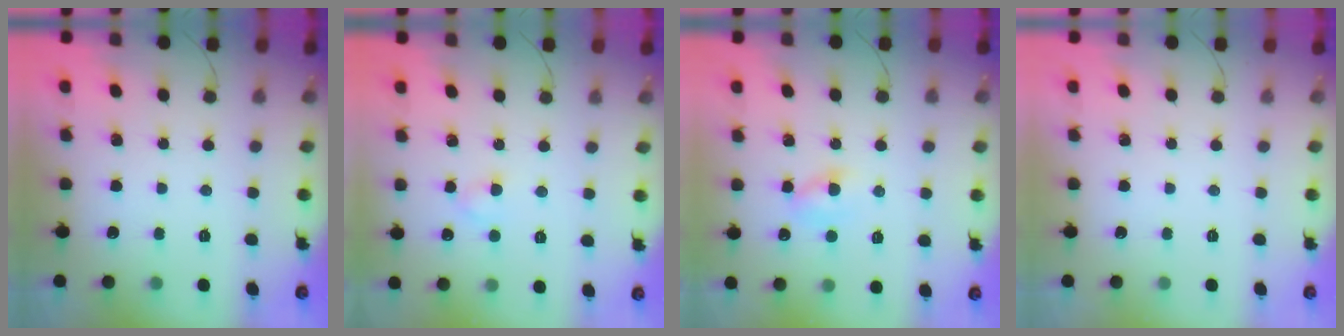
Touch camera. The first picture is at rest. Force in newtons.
{"total": 2.7, "press": 2.5, "slide": 1.2}
{"total": 3.3, "press": 3.0, "slide": 1.3}
{"total": 0.0}